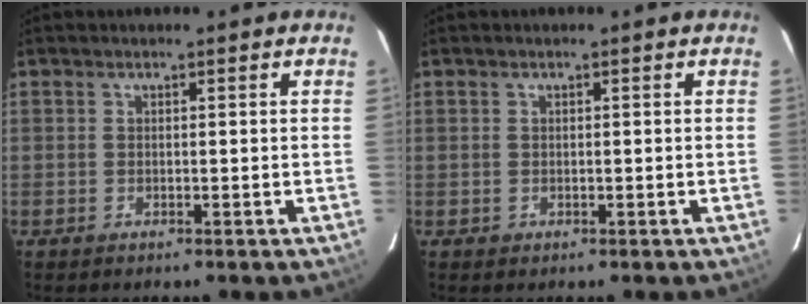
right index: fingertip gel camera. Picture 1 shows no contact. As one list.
[{"total": 0.6, "force": [-0.1, 0.6, 0.0], "torque": [0.002, 0.001, 0.000]}]